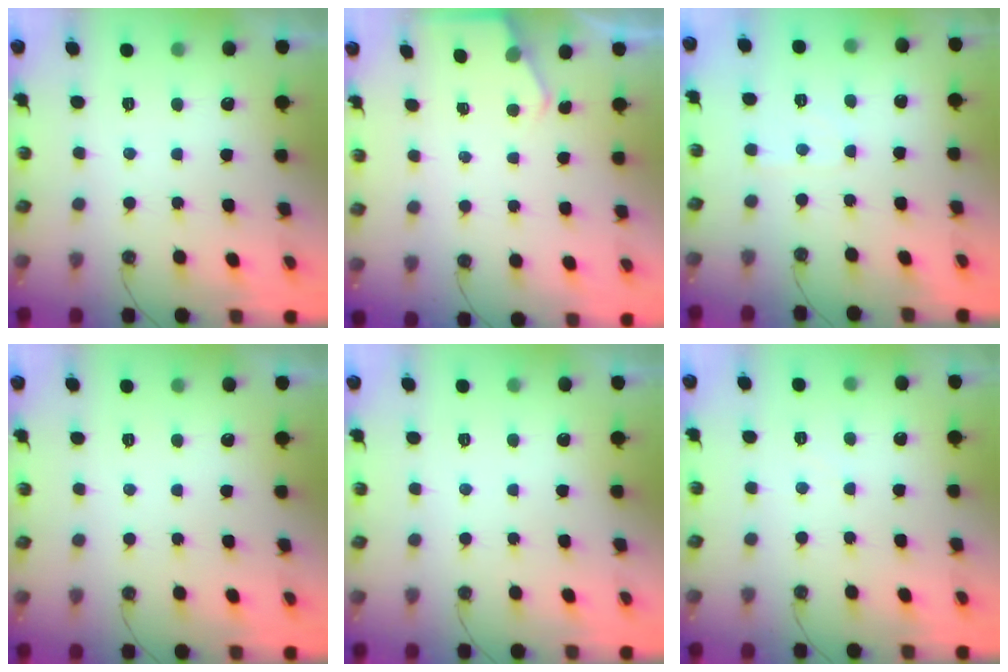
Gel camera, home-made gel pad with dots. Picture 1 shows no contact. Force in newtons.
{"total": 2.3, "press": 2.3, "slide": 0.3}
{"total": 2.5, "press": 2.5, "slide": 0.4}
{"total": 0.0}
{"total": 0.0}
{"total": 1.9, "press": 1.9, "slide": 0.3}